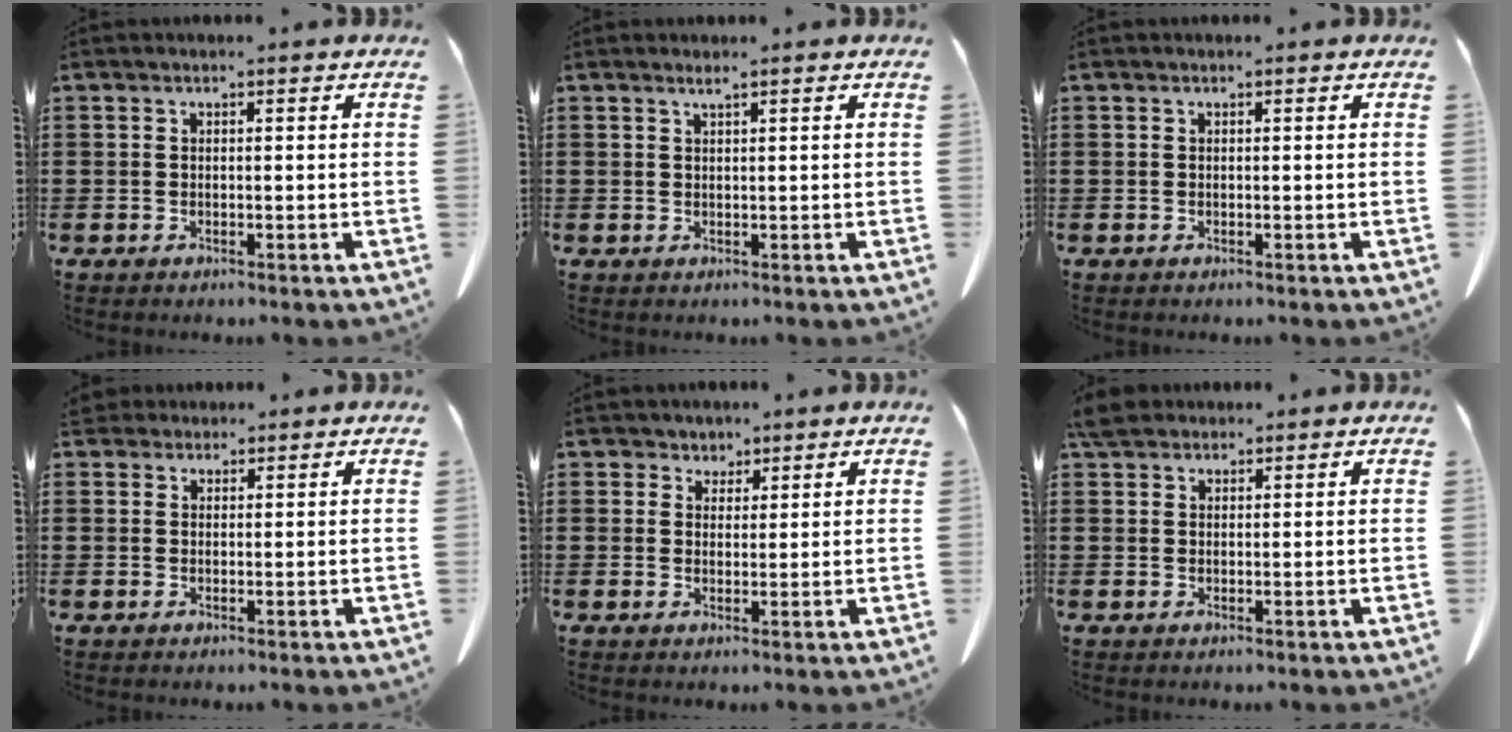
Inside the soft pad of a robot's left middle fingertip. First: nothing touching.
{"total": 1.0, "force": [0.8, -0.1, 0.6], "torque": [-0.013, -0.004, 0.016]}
{"total": 0.0}
{"total": 2.2, "force": [1.9, 0.9, 0.3], "torque": [-0.013, 0.005, 0.040]}
{"total": 2.7, "force": [2.2, 1.5, 0.1], "torque": [-0.013, 0.005, 0.043]}
{"total": 3.3, "force": [2.8, 1.3, 1.2], "torque": [-0.033, 0.005, 0.056]}